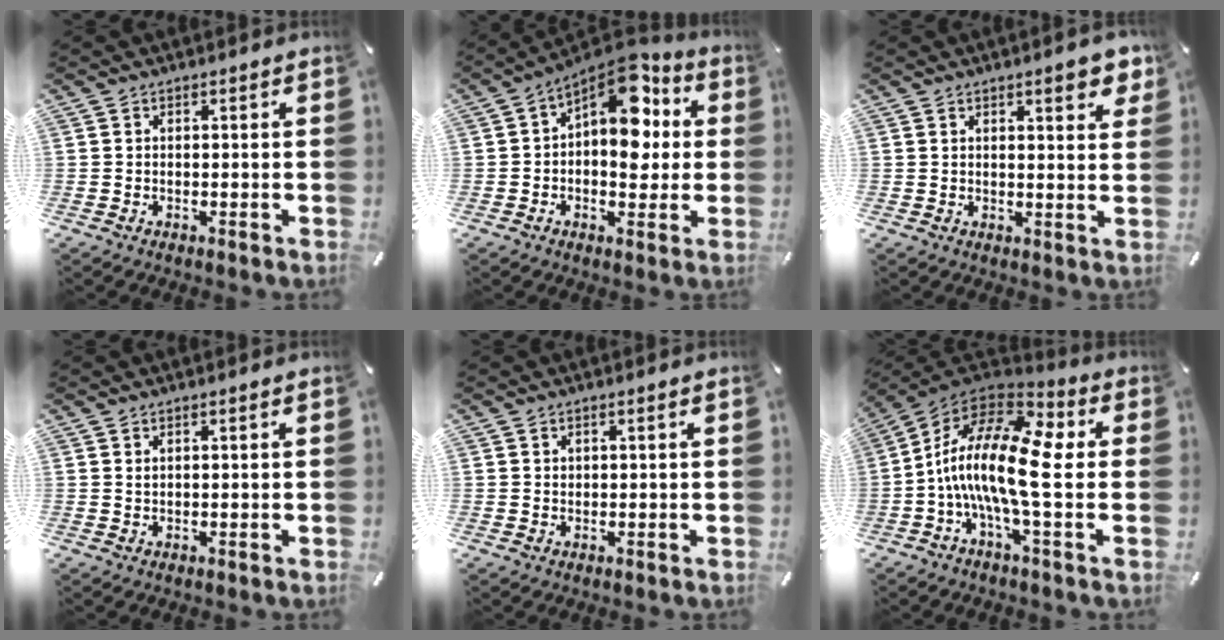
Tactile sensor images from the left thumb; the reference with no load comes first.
{"total": 13.1, "force": [5.0, 7.6, 9.4], "torque": [-0.125, -0.046, 0.085]}
{"total": 5.8, "force": [3.5, 1.8, 4.3], "torque": [-0.058, -0.013, 0.055]}
{"total": 0.9, "force": [0.6, 0.0, 0.7], "torque": [-0.014, -0.002, 0.012]}
{"total": 0.7, "force": [0.6, 0.2, 0.3], "torque": [-0.006, -0.002, 0.012]}
{"total": 20.2, "force": [-0.6, 6.8, 19.0], "torque": [-0.402, -0.017, -0.019]}